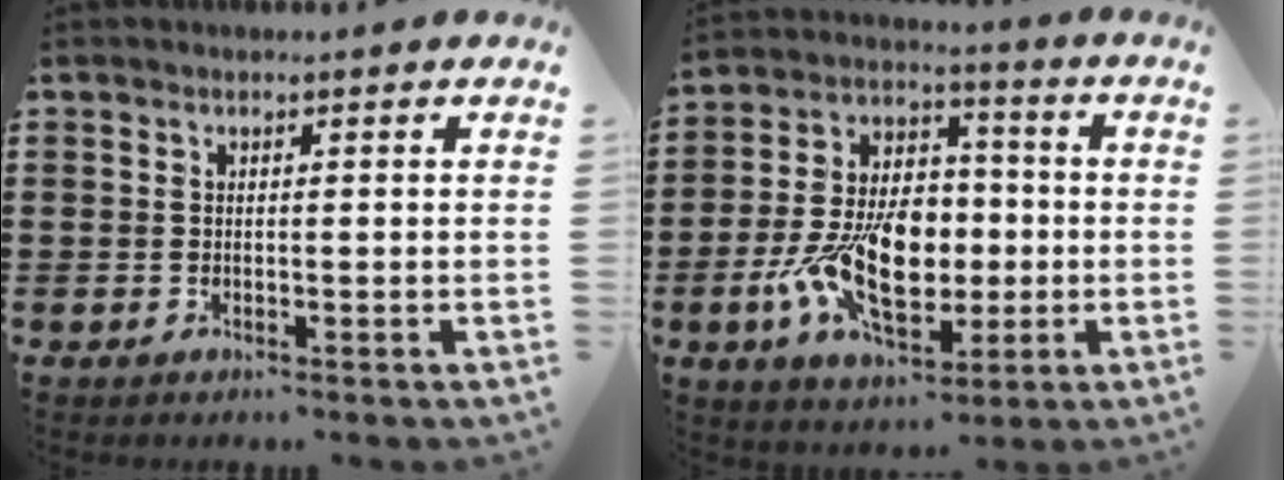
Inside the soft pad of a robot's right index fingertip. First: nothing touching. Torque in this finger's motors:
{"motor_torque": [2.14, 0.00, 1.05, 0.18]}